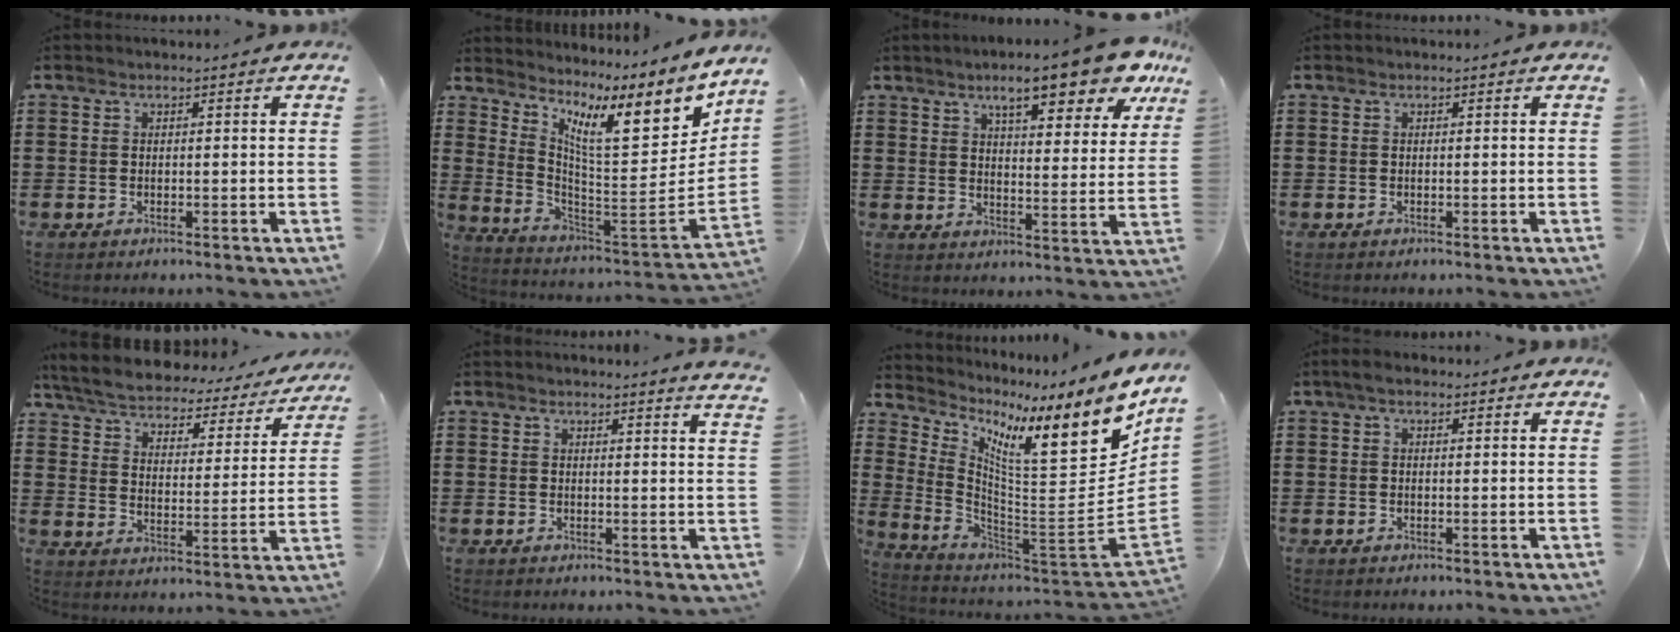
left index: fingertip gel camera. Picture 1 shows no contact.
{"total": 11.3, "force": [6.8, 3.0, 8.6], "torque": [-0.144, -0.064, 0.102]}
{"total": 10.9, "force": [8.2, 2.0, 6.9], "torque": [-0.107, -0.030, 0.132]}
{"total": 0.0}
{"total": 4.6, "force": [4.4, 0.4, 1.0], "torque": [-0.045, -0.032, 0.070]}
{"total": 1.8, "force": [1.7, -0.3, 0.5], "torque": [-0.013, -0.003, 0.032]}
{"total": 12.5, "force": [5.5, 3.7, 10.6], "torque": [-0.182, -0.047, 0.077]}
{"total": 1.3, "force": [0.5, 0.6, 1.0], "torque": [-0.020, 0.006, 0.008]}